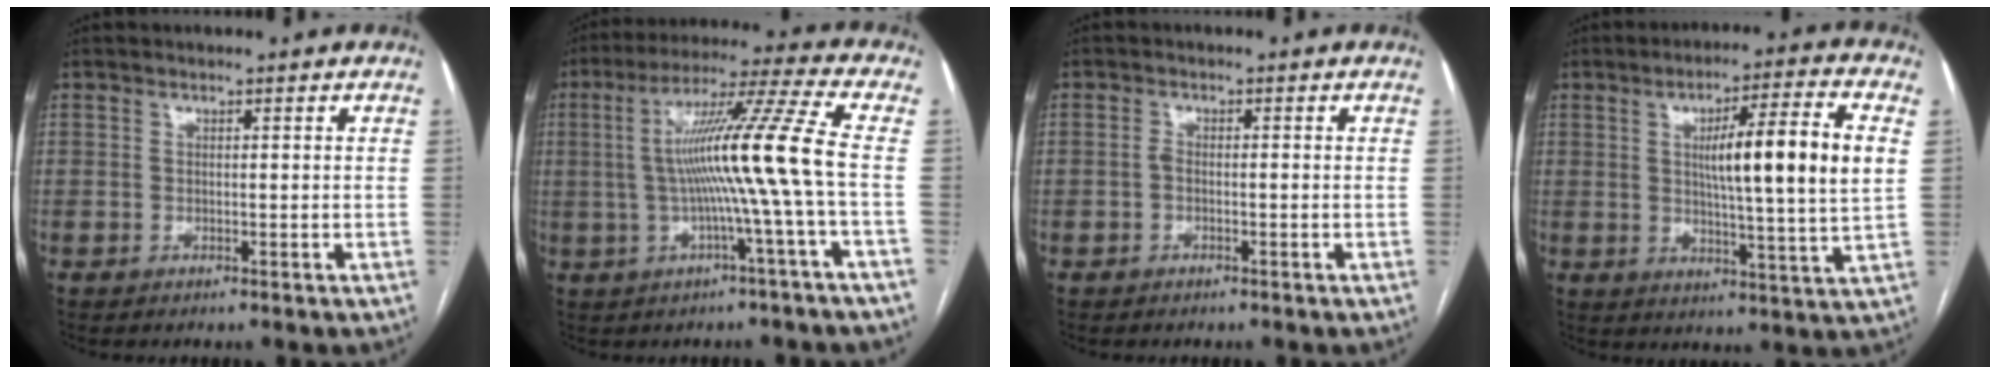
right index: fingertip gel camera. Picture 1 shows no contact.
{"total": 13.2, "force": [-0.7, -2.3, 12.9], "torque": [-0.226, 0.015, -0.015]}
{"total": 0.9, "force": [-0.4, 0.4, 0.7], "torque": [-0.012, 0.003, -0.009]}
{"total": 14.3, "force": [2.8, 0.0, 14.0], "torque": [-0.217, 0.004, 0.040]}